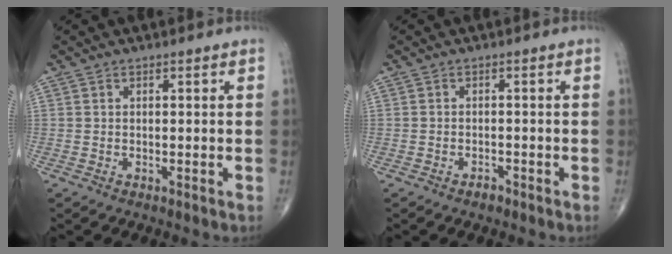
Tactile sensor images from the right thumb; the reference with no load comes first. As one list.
[{"total": 1.3, "force": [-1.0, 0.6, 0.5], "torque": [-0.009, 0.002, -0.016]}]